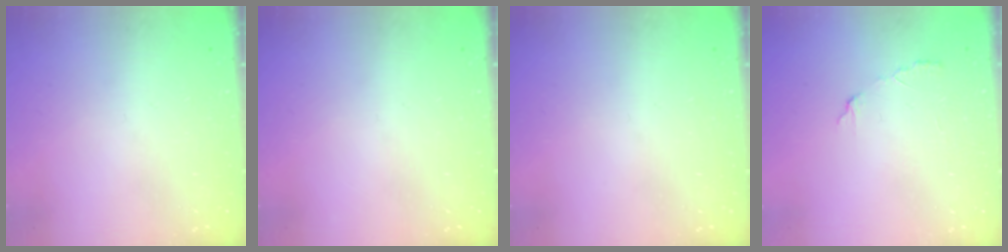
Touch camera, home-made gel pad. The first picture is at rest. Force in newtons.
{"total": 0.0}
{"total": 0.0}
{"total": 3.7, "press": 3.7, "slide": 0.2}